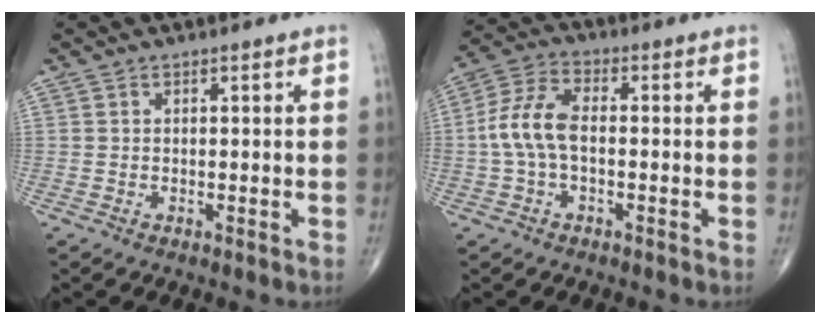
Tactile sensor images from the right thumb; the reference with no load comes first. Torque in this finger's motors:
{"motor_torque": [0.32, 0.20, 1.20, 0.05, 0.23]}